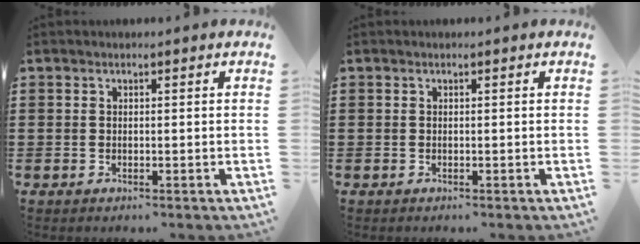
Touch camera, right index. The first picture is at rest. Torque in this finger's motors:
{"motor_torque": [0.09, -0.06, 0.00, 0.01]}